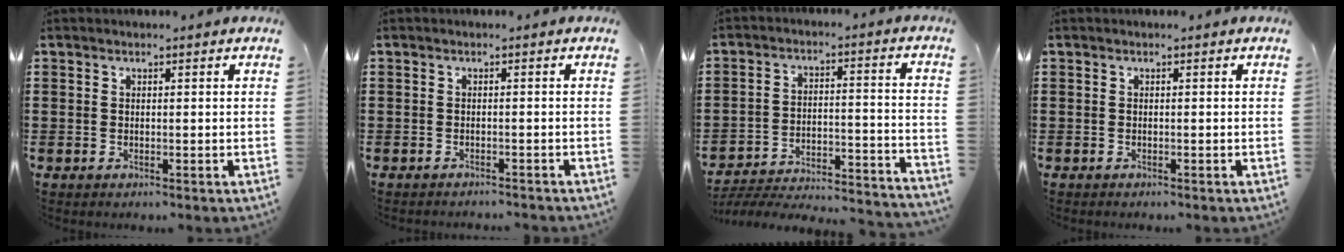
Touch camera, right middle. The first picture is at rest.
{"total": 0.8, "force": [-0.8, -0.1, 0.1], "torque": [-0.004, 0.000, -0.018]}
{"total": 4.0, "force": [-3.8, 0.4, 1.4], "torque": [-0.042, -0.016, -0.087]}
{"total": 0.0}